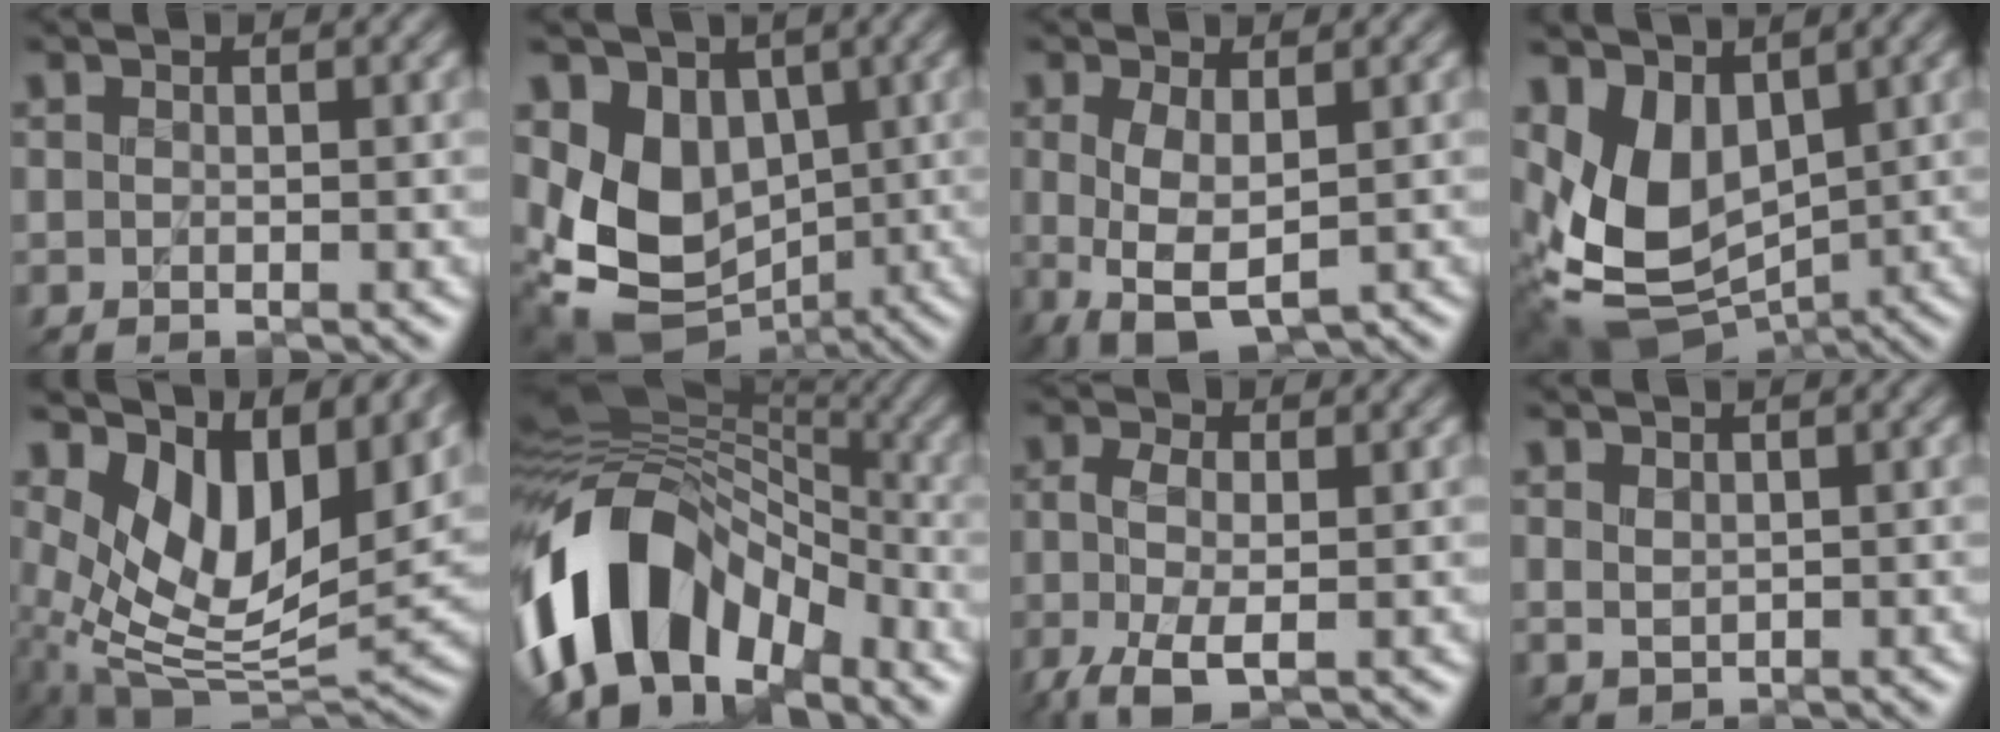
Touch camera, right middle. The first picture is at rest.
{"total": 7.3, "force": [0.0, 6.0, 4.1], "torque": [-0.078, -0.019, -0.002]}
{"total": 4.3, "force": [-0.6, 2.1, 3.7], "torque": [-0.090, -0.014, -0.002]}
{"total": 6.9, "force": [0.6, 4.9, 4.8], "torque": [-0.108, -0.022, 0.018]}
{"total": 10.4, "force": [3.7, 6.3, 7.4], "torque": [-0.148, -0.011, 0.065]}
{"total": 13.1, "force": [-5.3, 8.7, 8.2], "torque": [-0.148, 0.022, -0.110]}
{"total": 5.0, "force": [-2.0, 2.4, 4.0], "torque": [-0.102, -0.002, -0.041]}
{"total": 0.9, "force": [0.7, 0.4, 0.1], "torque": [-0.007, 0.001, 0.021]}